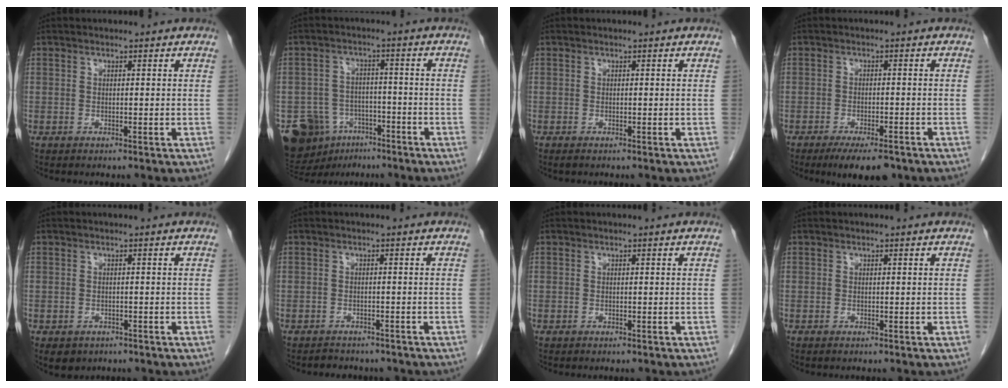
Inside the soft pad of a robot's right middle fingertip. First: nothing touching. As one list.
[{"total": 12.3, "force": [-7.2, 8.9, 4.4], "torque": [-0.096, 0.018, -0.107]}, {"total": 0.5, "force": [-0.4, 0.2, 0.3], "torque": [-0.009, -0.002, -0.005]}, {"total": 7.2, "force": [-5.4, 2.0, 4.4], "torque": [-0.061, -0.009, -0.081]}, {"total": 4.3, "force": [-2.8, 3.0, 1.2], "torque": [-0.012, 0.001, -0.034]}, {"total": 4.3, "force": [-3.8, 1.8, 0.8], "torque": [-0.013, 0.001, -0.047]}, {"total": 0.0}, {"total": 0.0}]